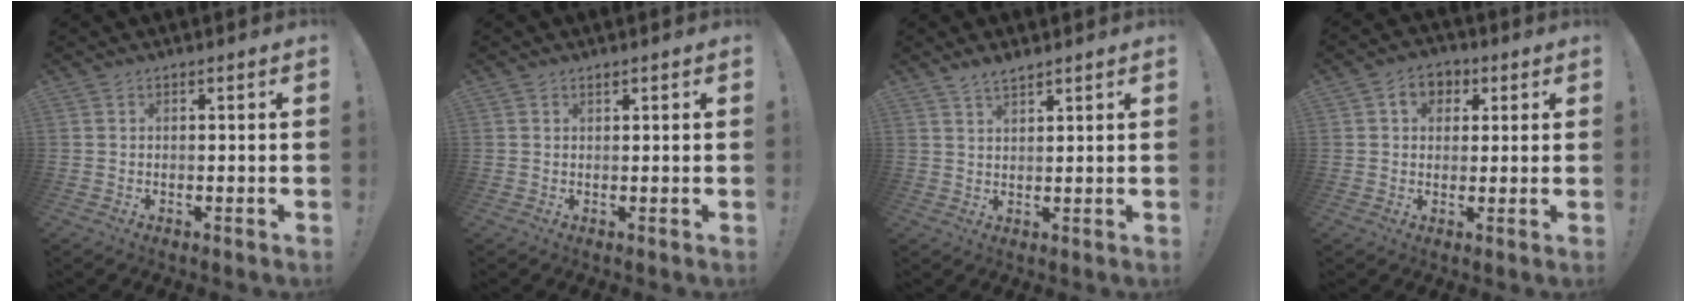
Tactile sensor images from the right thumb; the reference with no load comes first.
{"total": 0.7, "force": [0.6, 0.1, 0.3], "torque": [-0.004, -0.001, 0.011]}
{"total": 3.3, "force": [2.8, 0.8, 1.4], "torque": [-0.019, -0.019, 0.049]}
{"total": 6.4, "force": [2.1, 5.1, 3.4], "torque": [-0.051, 0.003, 0.038]}